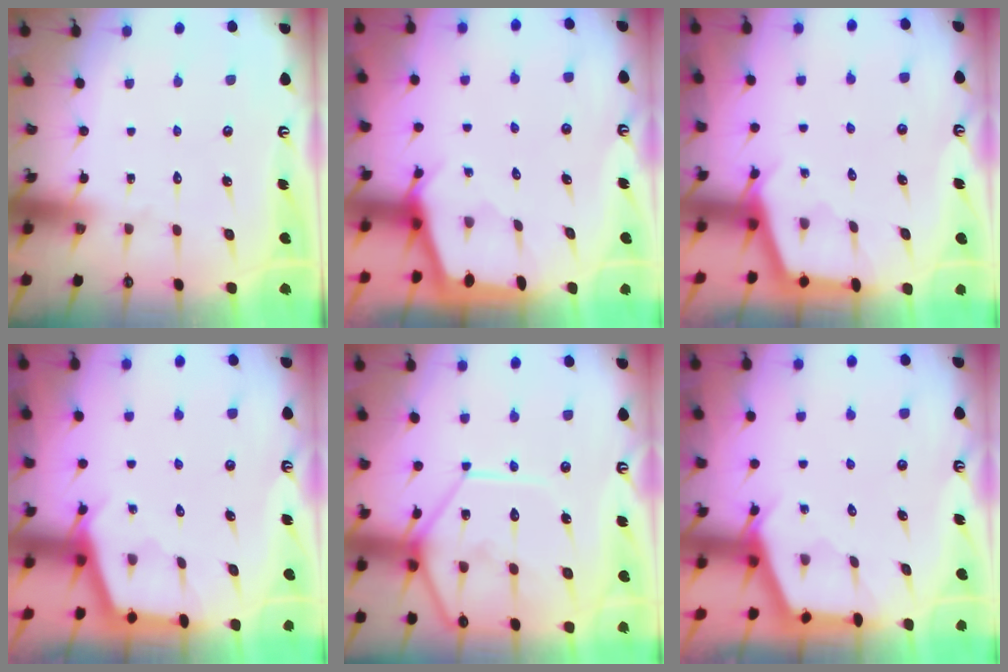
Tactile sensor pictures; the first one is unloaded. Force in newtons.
{"total": 2.1, "press": 2.1, "slide": 0.3}
{"total": 2.4, "press": 2.4, "slide": 0.2}
{"total": 2.4, "press": 2.4, "slide": 0.2}
{"total": 15.9, "press": 15.7, "slide": 2.0}
{"total": 2.6, "press": 2.6, "slide": 0.3}